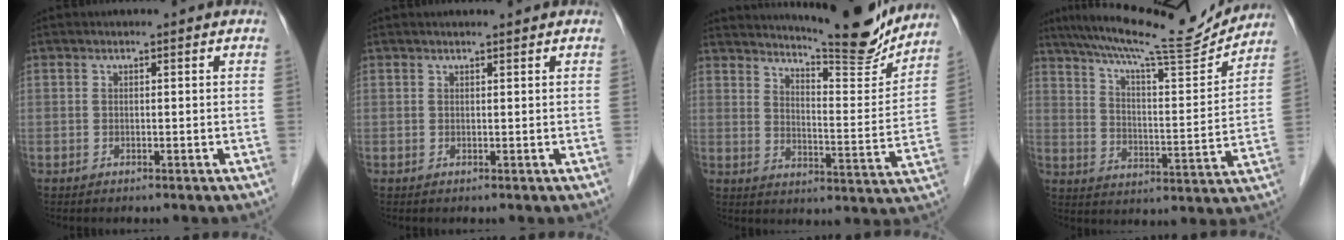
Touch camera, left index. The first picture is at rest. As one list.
[{"total": 1.3, "force": [1.2, -0.1, 0.4], "torque": [-0.007, 0.008, 0.021]}, {"total": 16.5, "force": [15.4, 1.0, 5.8], "torque": [-0.093, -0.050, 0.206]}, {"total": 17.4, "force": [16.1, 0.5, 6.5], "torque": [-0.115, -0.019, 0.237]}]